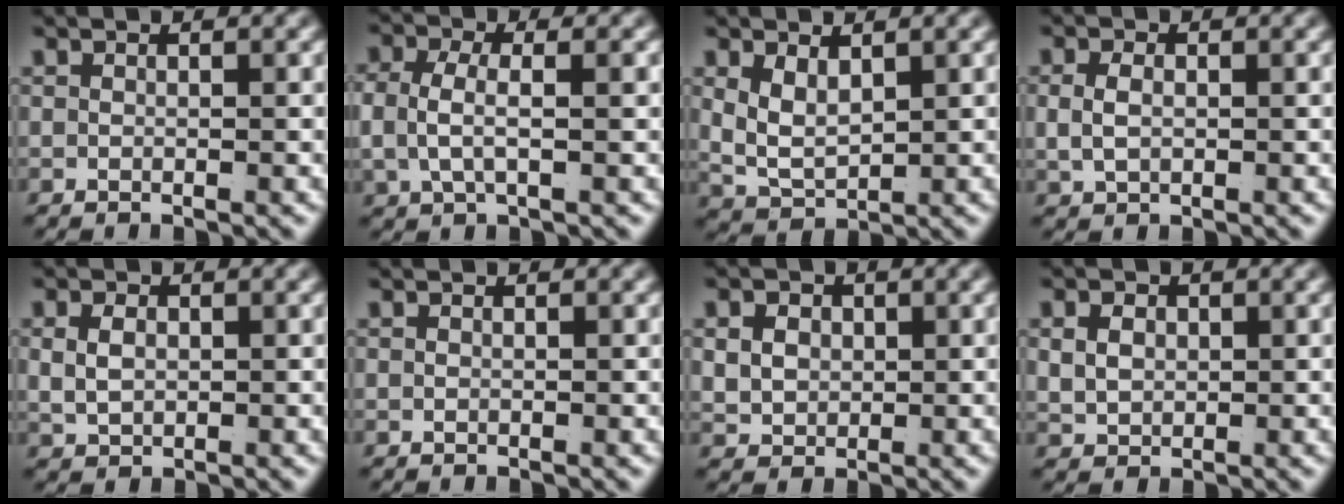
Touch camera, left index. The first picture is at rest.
{"total": 3.7, "force": [0.3, 2.1, 3.0], "torque": [-0.075, -0.007, 0.012]}
{"total": 4.3, "force": [0.4, 3.4, 2.7], "torque": [-0.074, -0.022, 0.019]}
{"total": 1.8, "force": [0.1, 1.1, 1.4], "torque": [-0.036, -0.007, 0.012]}
{"total": 2.2, "force": [0.4, 1.6, 1.5], "torque": [-0.032, -0.007, 0.019]}
{"total": 0.0}
{"total": 3.2, "force": [0.6, 2.7, 1.6], "torque": [-0.038, -0.015, 0.024]}
{"total": 2.4, "force": [0.6, 1.8, 1.4], "torque": [-0.029, -0.012, 0.025]}